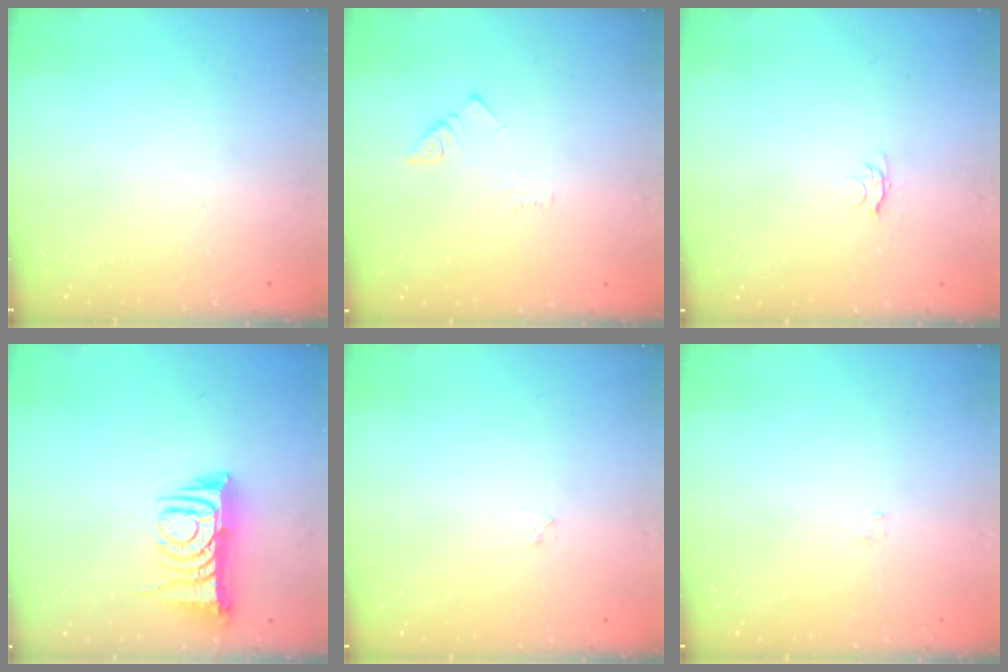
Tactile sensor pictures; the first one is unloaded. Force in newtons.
{"total": 1.5, "press": 1.5, "slide": 0.3}
{"total": 3.3, "press": 3.2, "slide": 0.5}
{"total": 9.0, "press": 8.9, "slide": 1.0}
{"total": 2.2, "press": 2.1, "slide": 0.3}
{"total": 0.8, "press": 0.8, "slide": 0.2}